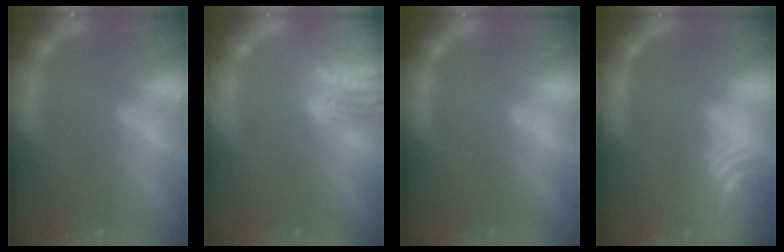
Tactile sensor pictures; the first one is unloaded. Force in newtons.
{"total": 9.1}
{"total": 0.0}
{"total": 5.5}